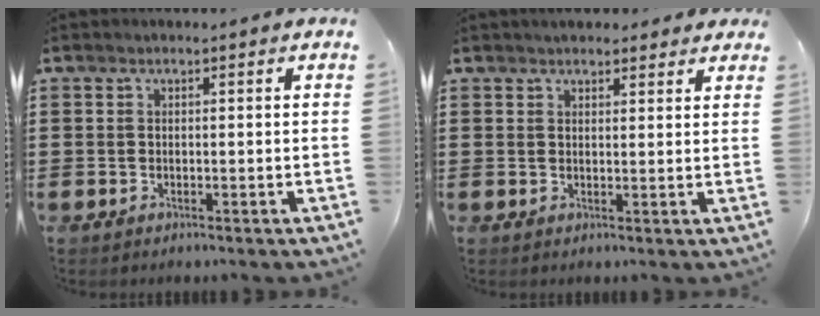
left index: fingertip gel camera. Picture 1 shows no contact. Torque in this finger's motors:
{"motor_torque": [2.14, 0.00, 0.03, -0.11]}